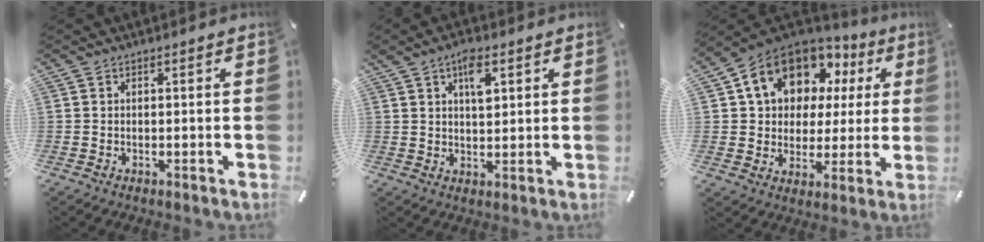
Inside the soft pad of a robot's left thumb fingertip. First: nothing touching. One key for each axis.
{"total": 6.0, "fx": 2.7, "fy": 3.0, "fz": 4.3, "tx": -0.062, "ty": -0.006, "tz": 0.041}
{"total": 14.5, "fx": 7.4, "fy": 11.1, "fz": 5.6, "tx": -0.120, "ty": -0.034, "tz": 0.144}